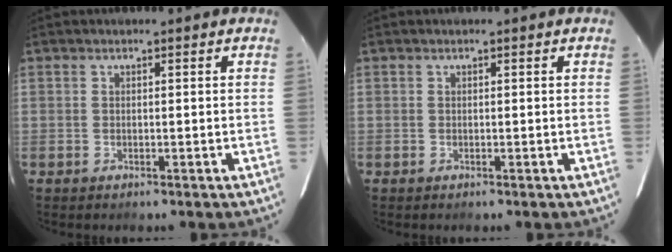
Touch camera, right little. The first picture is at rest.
{"total": 0.0}